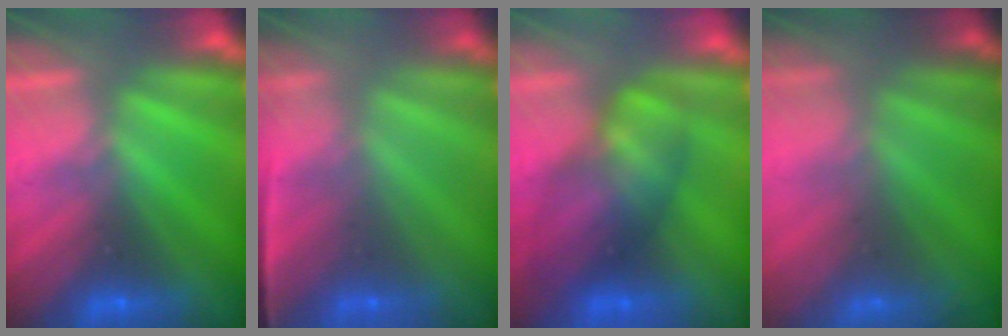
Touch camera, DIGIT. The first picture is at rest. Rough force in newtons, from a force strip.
{"total": 1.1}
{"total": 7.7}
{"total": 7.7}